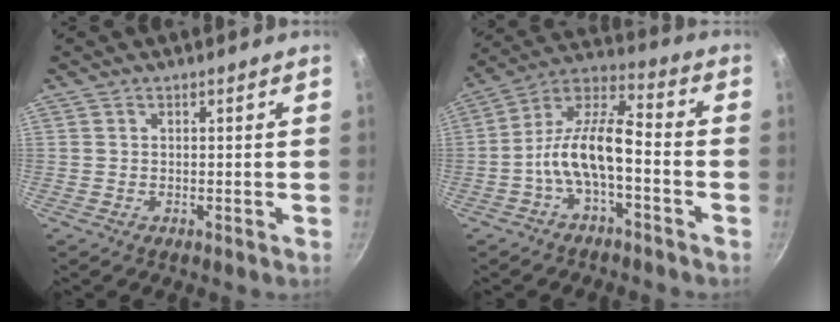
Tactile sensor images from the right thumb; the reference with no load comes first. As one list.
[{"total": 11.8, "force": [-3.8, 4.6, 10.2], "torque": [-0.194, 0.048, -0.081]}]